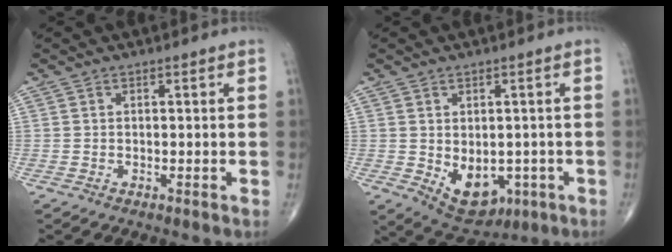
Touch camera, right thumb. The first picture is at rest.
{"total": 9.5, "force": [-2.2, 6.4, 6.6], "torque": [-0.072, -0.004, -0.012]}